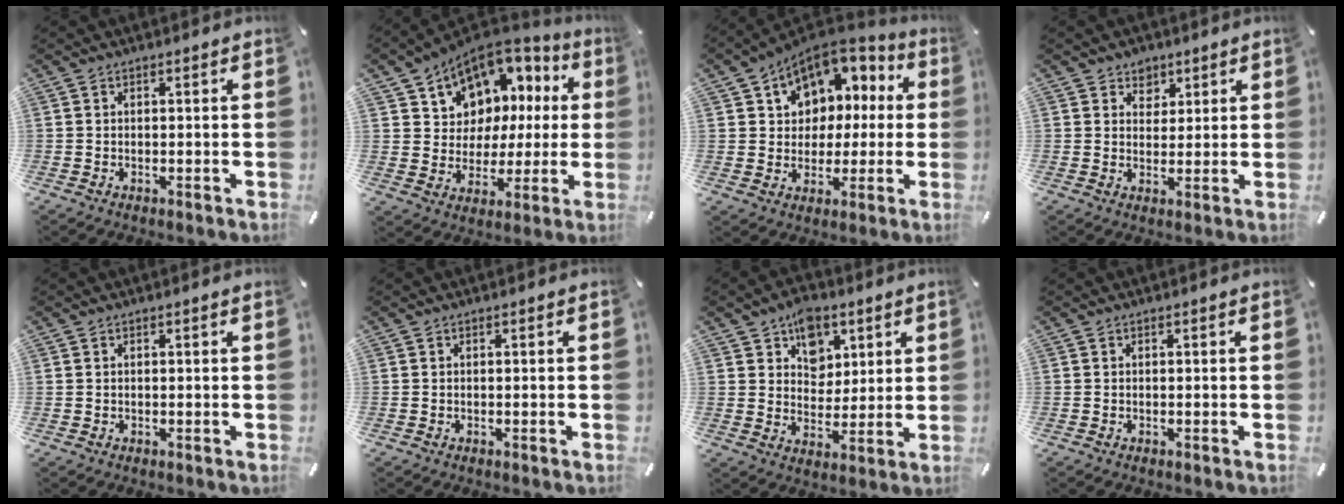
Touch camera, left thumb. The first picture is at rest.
{"total": 10.2, "force": [5.9, 8.1, 1.5], "torque": [-0.041, -0.065, 0.111]}
{"total": 10.2, "force": [4.0, 8.9, 2.8], "torque": [-0.058, -0.030, 0.081]}
{"total": 4.3, "force": [2.5, 3.5, 0.2], "torque": [0.005, -0.009, 0.041]}
{"total": 0.0}
{"total": 0.0}
{"total": 9.2, "force": [5.1, 7.2, 2.4], "torque": [-0.025, -0.030, 0.091]}
{"total": 0.0}